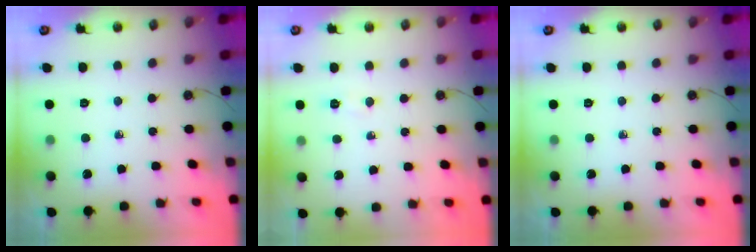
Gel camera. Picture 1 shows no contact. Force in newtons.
{"total": 3.7, "press": 3.6, "slide": 0.5}
{"total": 0.0}